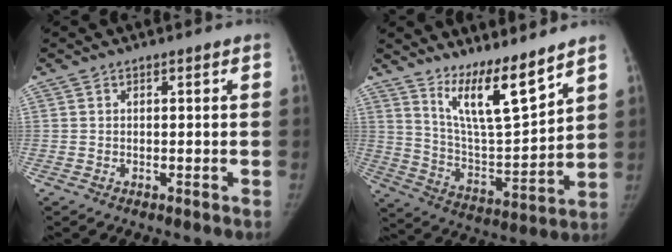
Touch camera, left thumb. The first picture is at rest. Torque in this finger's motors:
{"motor_torque": [0.38, 0.17, 1.08, -1.36, 0.10]}